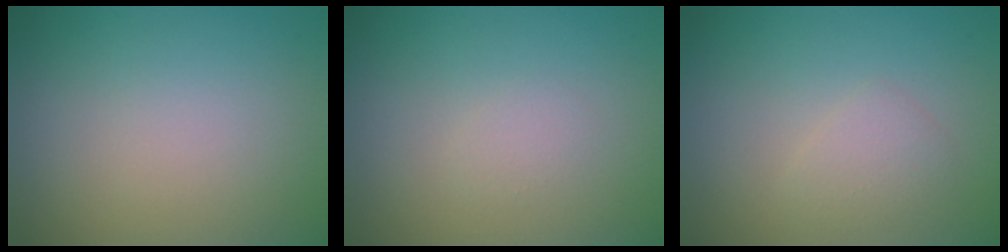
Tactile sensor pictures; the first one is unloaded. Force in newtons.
{"total": 0.8, "press": 0.8, "slide": 0.1}
{"total": 1.6, "press": 1.6, "slide": 0.0}